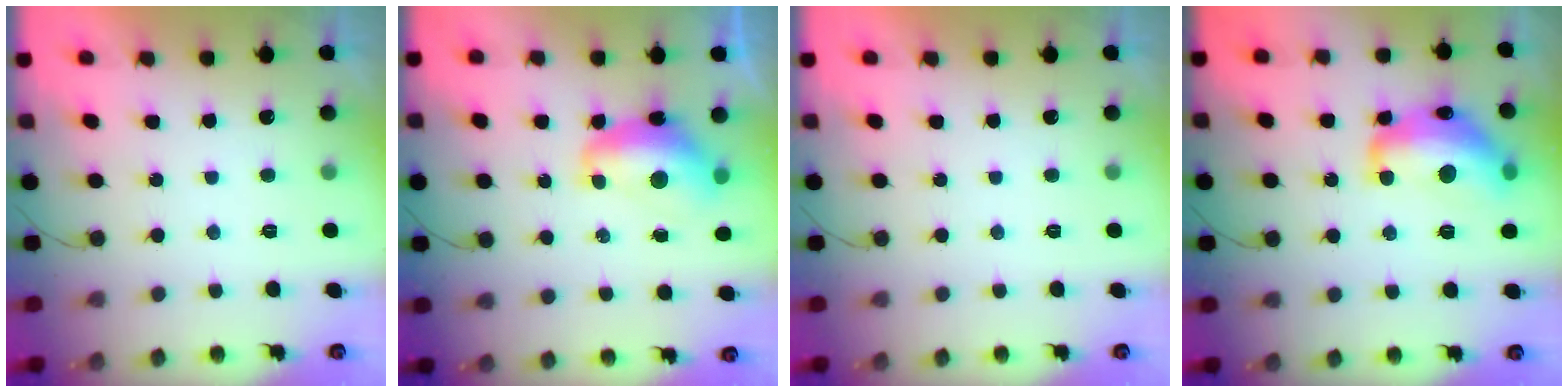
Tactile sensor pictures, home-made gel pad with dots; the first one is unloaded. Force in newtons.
{"total": 11.4, "press": 11.4, "slide": 1.2}
{"total": 0.0}
{"total": 17.1, "press": 17.1, "slide": 1.0}